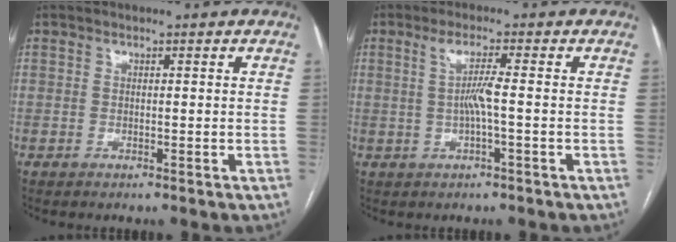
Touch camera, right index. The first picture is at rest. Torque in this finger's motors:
{"motor_torque": [0.16, -0.01, 0.26, 0.09]}